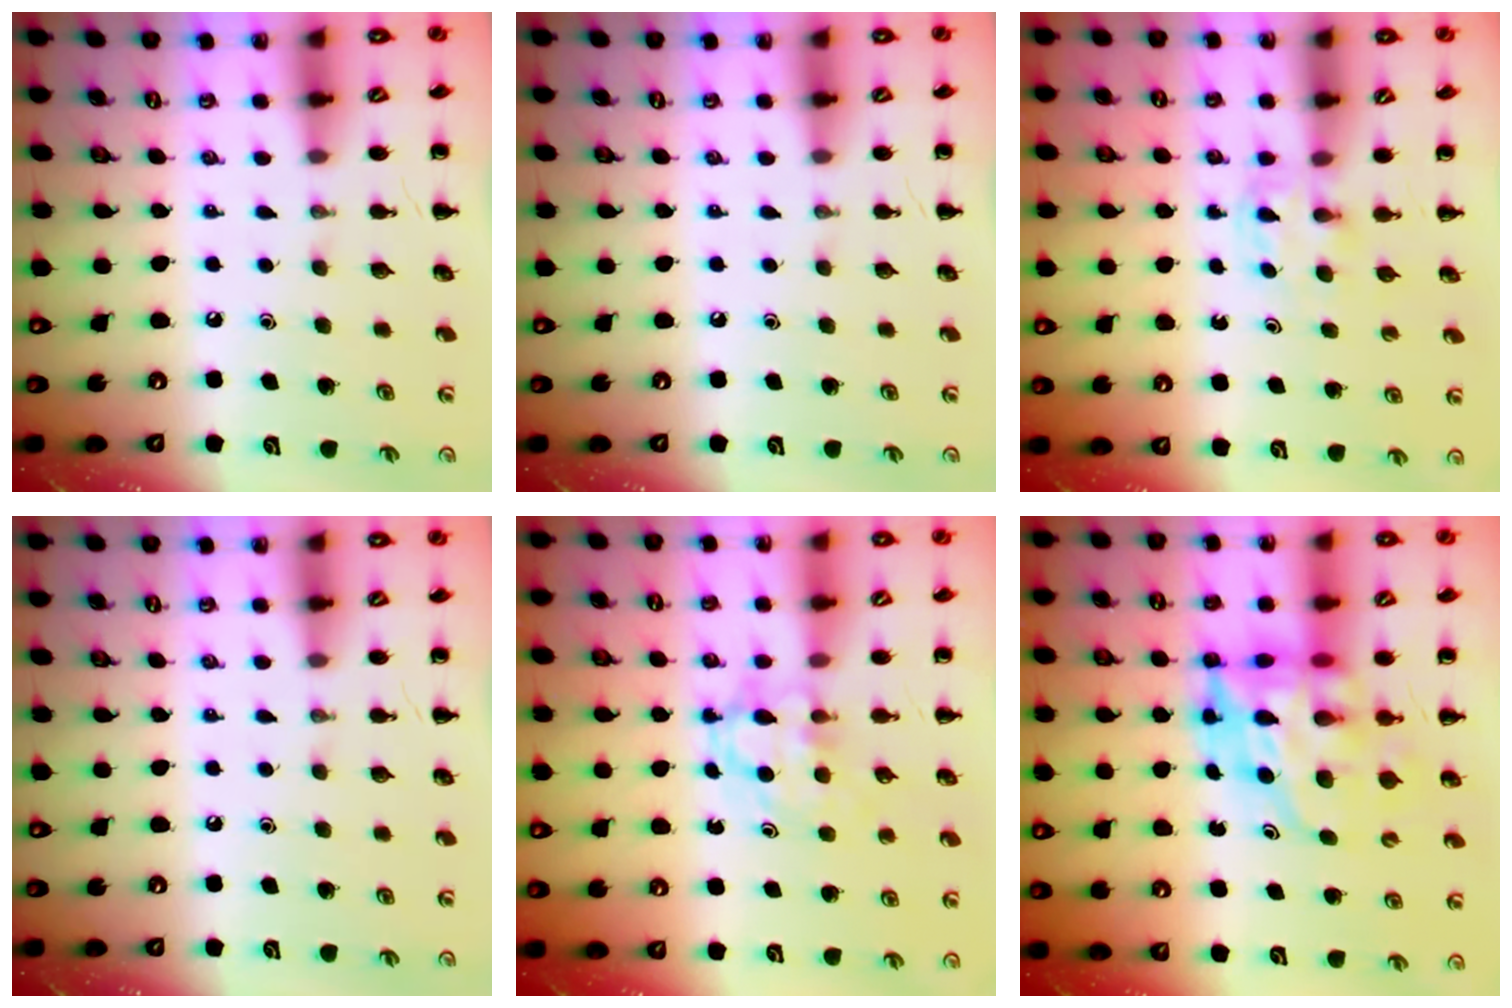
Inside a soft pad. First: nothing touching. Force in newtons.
{"total": 0.0}
{"total": 2.7, "press": 2.5, "slide": 1.0}
{"total": 0.0}
{"total": 4.9, "press": 4.8, "slide": 0.9}
{"total": 12.1, "press": 11.5, "slide": 3.6}